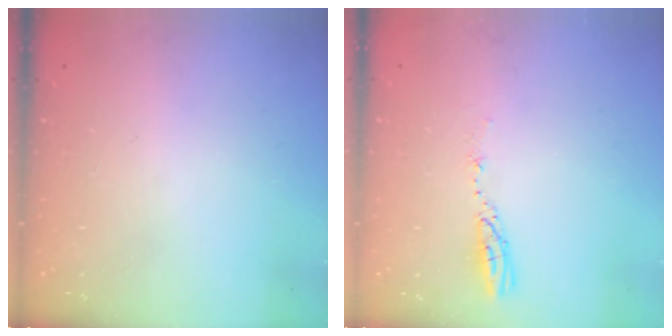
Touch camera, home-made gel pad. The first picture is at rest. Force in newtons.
{"total": 3.5, "press": 3.5, "slide": 0.3}